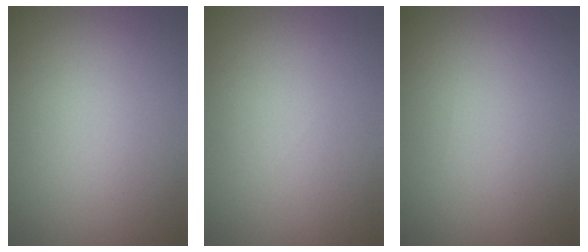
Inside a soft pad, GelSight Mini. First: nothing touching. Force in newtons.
{"total": 0.0}
{"total": 0.0}